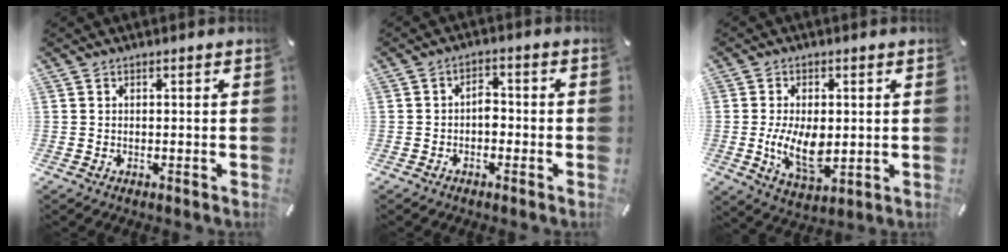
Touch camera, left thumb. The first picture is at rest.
{"total": 3.5, "force": [-1.2, 2.3, 2.3], "torque": [-0.042, 0.013, -0.024]}
{"total": 10.8, "force": [-0.6, 6.3, 8.8], "torque": [-0.170, -0.015, -0.011]}